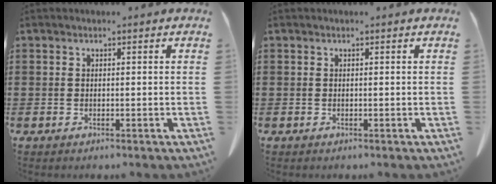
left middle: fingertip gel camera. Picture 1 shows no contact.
{"total": 0.0}